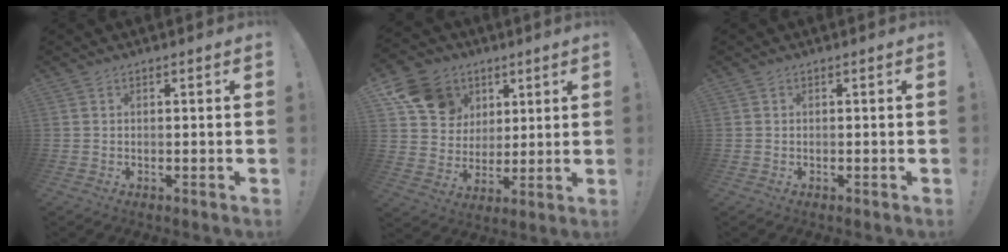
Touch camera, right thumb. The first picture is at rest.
{"total": 14.6, "force": [6.8, 11.7, 5.4], "torque": [-0.080, -0.031, 0.141]}
{"total": 0.0}